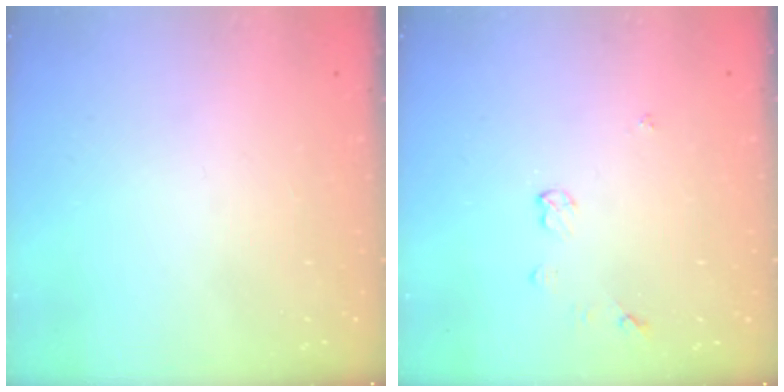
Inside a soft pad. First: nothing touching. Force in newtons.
{"total": 3.7, "press": 3.7, "slide": 0.5}